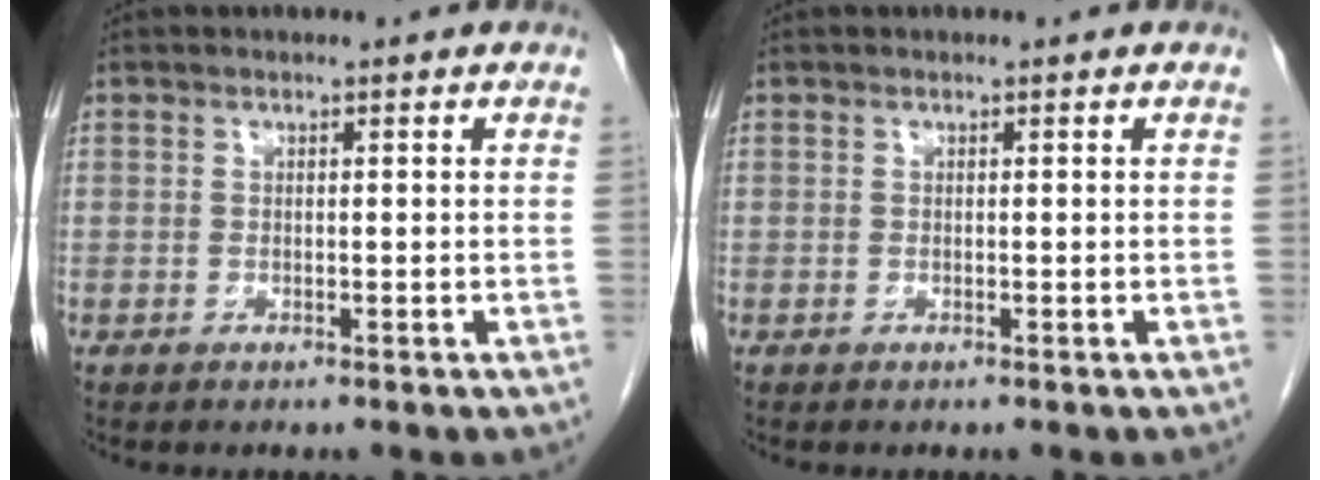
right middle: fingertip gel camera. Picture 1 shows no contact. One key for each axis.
{"total": 0.0}